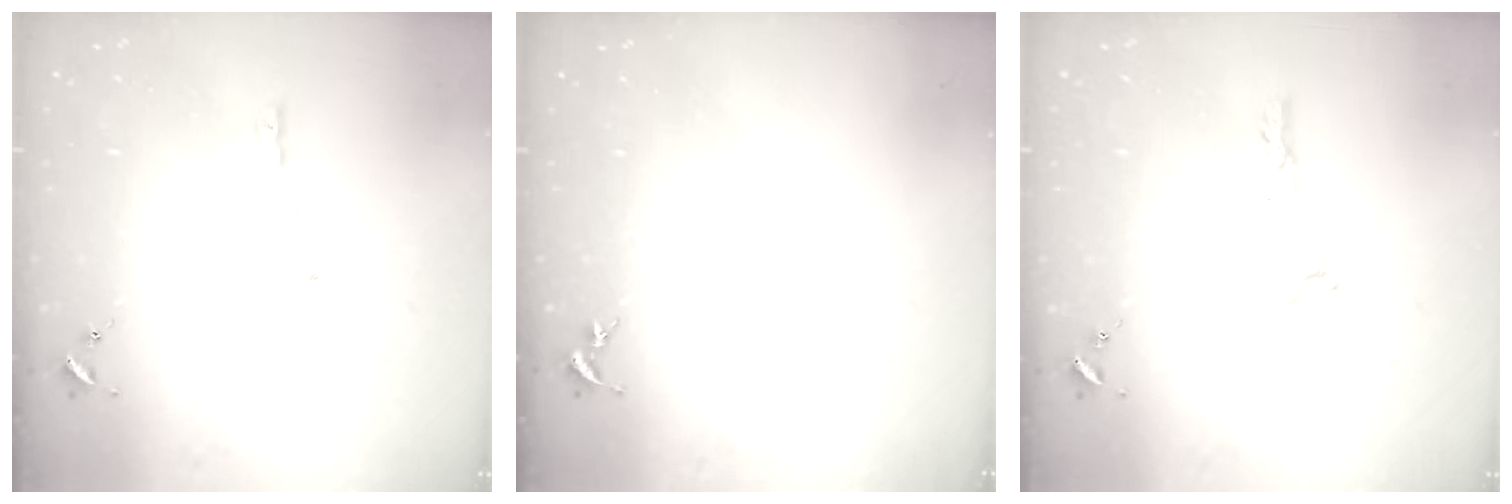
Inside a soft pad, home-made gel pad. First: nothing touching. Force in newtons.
{"total": 0.0}
{"total": 1.0, "press": 1.0, "slide": 0.1}